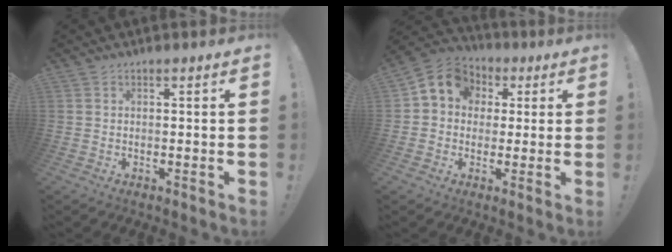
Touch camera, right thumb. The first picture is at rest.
{"total": 8.9, "force": [2.3, 7.7, 3.9], "torque": [-0.050, -0.005, 0.047]}